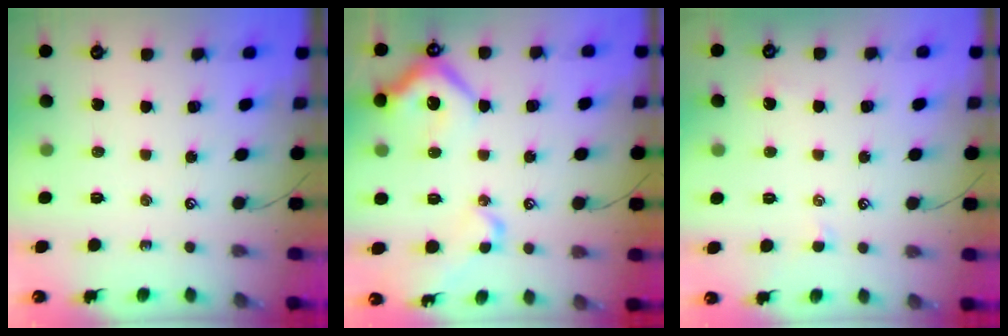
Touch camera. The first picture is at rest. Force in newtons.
{"total": 12.5, "press": 12.4, "slide": 2.0}
{"total": 2.7, "press": 2.6, "slide": 0.3}